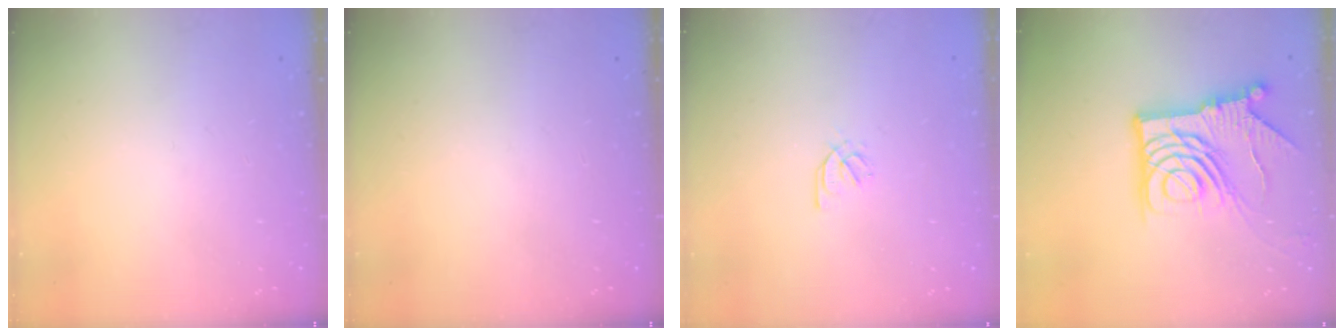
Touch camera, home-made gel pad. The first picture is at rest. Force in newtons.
{"total": 0.0}
{"total": 1.8, "press": 1.8, "slide": 0.4}
{"total": 17.5, "press": 17.4, "slide": 1.9}